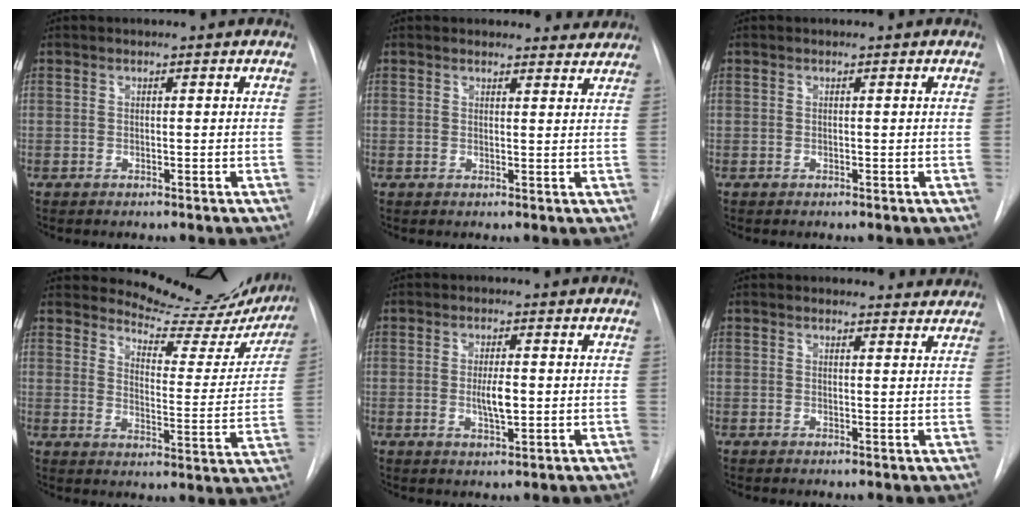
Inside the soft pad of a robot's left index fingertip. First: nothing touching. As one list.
[{"total": 5.0, "force": [4.8, 1.5, 0.0], "torque": [0.016, -0.008, 0.037]}, {"total": 0.0}, {"total": 17.1, "force": [16.5, 3.1, 3.4], "torque": [-0.032, -0.082, 0.190]}, {"total": 3.4, "force": [-0.2, 0.8, 3.3], "torque": [-0.059, -0.007, -0.002]}, {"total": 4.1, "force": [4.0, 1.1, -0.1], "torque": [0.009, -0.005, 0.030]}]